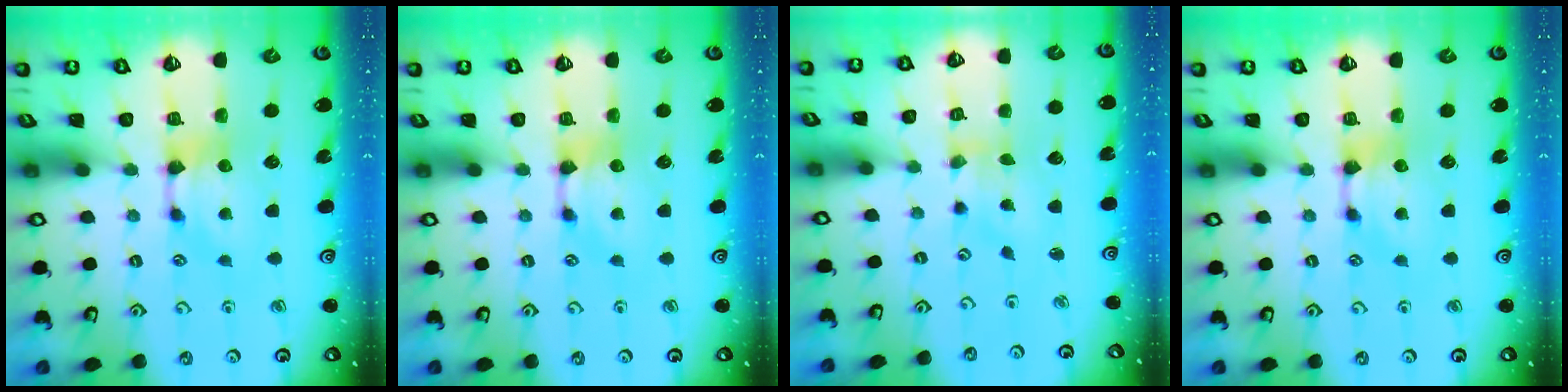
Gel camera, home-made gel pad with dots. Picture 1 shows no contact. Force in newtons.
{"total": 0.0}
{"total": 2.7, "press": 2.4, "slide": 1.1}
{"total": 0.0}